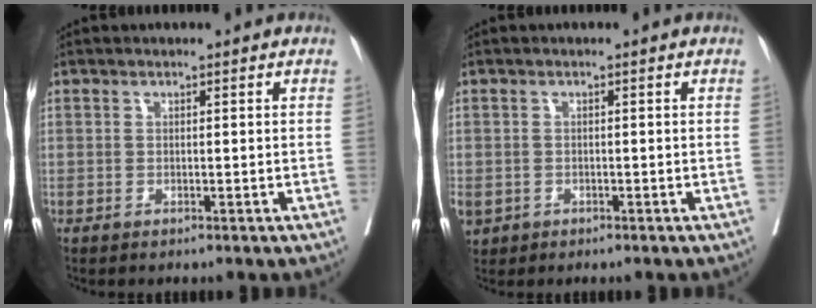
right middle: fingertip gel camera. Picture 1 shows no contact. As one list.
[{"total": 3.6, "force": [-1.7, 2.8, 1.3], "torque": [-0.041, -0.005, -0.024]}]